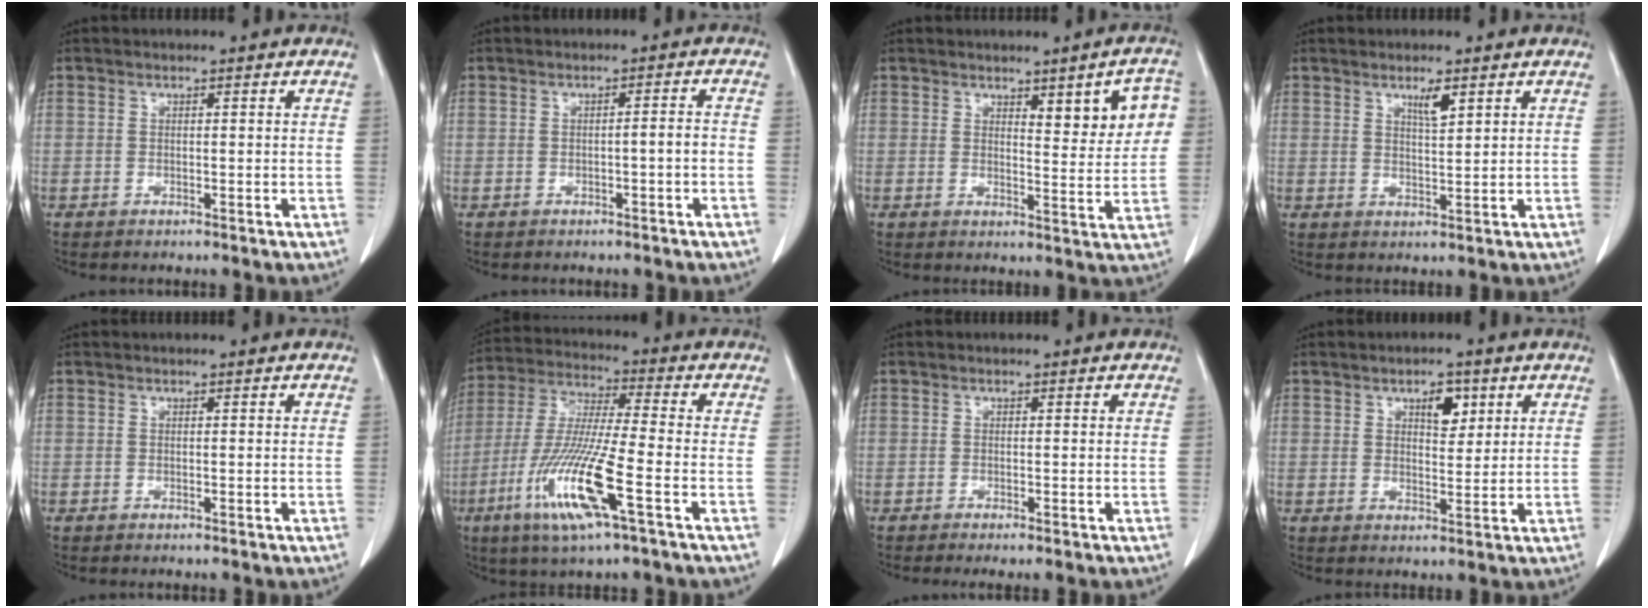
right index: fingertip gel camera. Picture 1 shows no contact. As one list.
[{"total": 1.8, "force": [-0.8, 0.0, 1.6], "torque": [-0.022, 0.001, -0.013]}, {"total": 7.0, "force": [2.7, 1.8, 6.3], "torque": [-0.072, 0.002, 0.033]}, {"total": 2.8, "force": [1.8, 0.2, 2.2], "torque": [-0.040, -0.004, 0.032]}, {"total": 0.0}, {"total": 14.6, "force": [-5.9, 0.4, 13.4], "torque": [-0.281, -0.024, -0.114]}, {"total": 1.2, "force": [-0.9, -0.2, 0.7], "torque": [-0.013, -0.002, -0.016]}, {"total": 4.0, "force": [2.1, 1.8, 3.0], "torque": [-0.044, 0.000, 0.033]}]